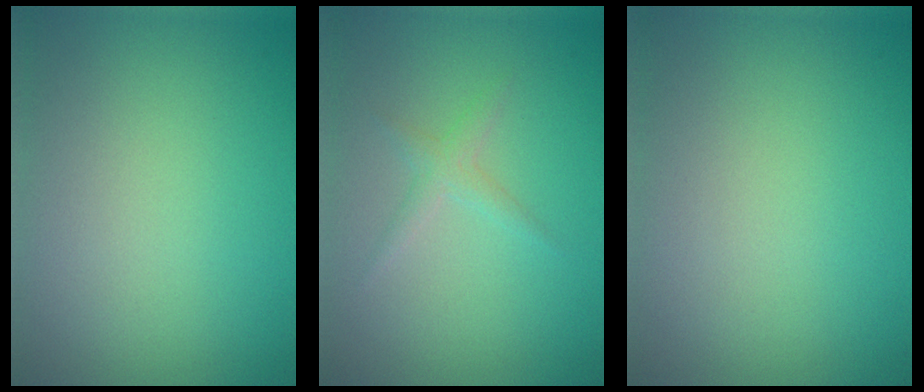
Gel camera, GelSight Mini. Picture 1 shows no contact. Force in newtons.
{"total": 1.3, "press": 1.3, "slide": 0.0}
{"total": 0.0}